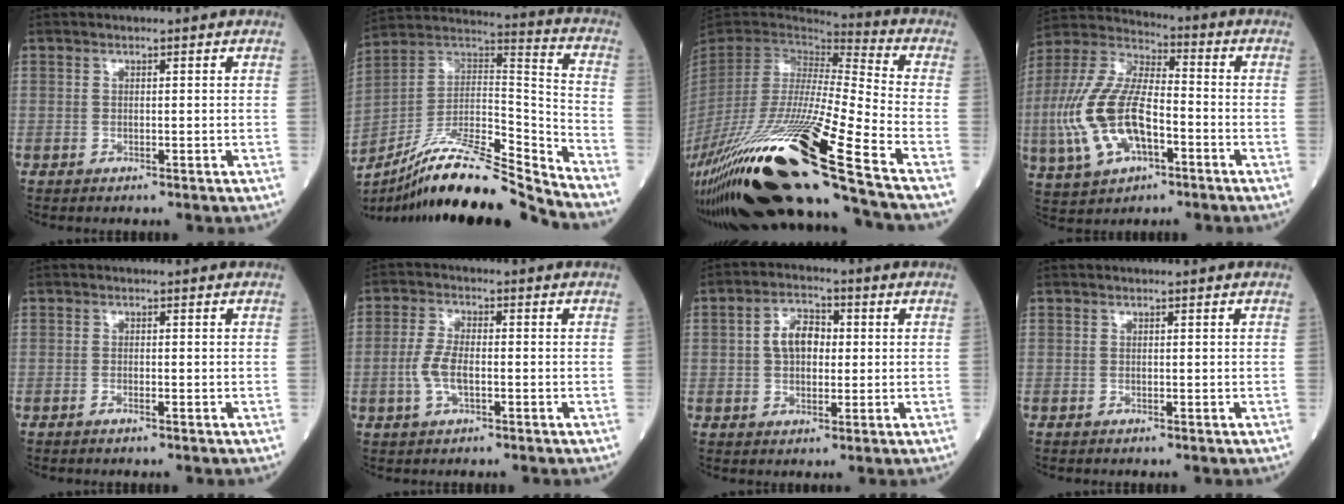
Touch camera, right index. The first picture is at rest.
{"total": 19.7, "force": [-17.2, 0.4, 9.6], "torque": [-0.182, 0.027, -0.308]}
{"total": 31.0, "force": [-19.3, 0.1, 24.3], "torque": [-0.444, -0.083, -0.356]}
{"total": 16.2, "force": [-4.3, 7.3, 13.8], "torque": [-0.316, 0.006, -0.079]}
{"total": 0.6, "force": [-0.4, 0.1, 0.5], "torque": [-0.010, 0.001, -0.008]}
{"total": 4.7, "force": [-1.2, 1.9, 4.1], "torque": [-0.096, 0.003, -0.027]}
{"total": 6.0, "force": [0.7, 3.7, 4.7], "torque": [-0.088, 0.018, 0.010]}
{"total": 0.0}